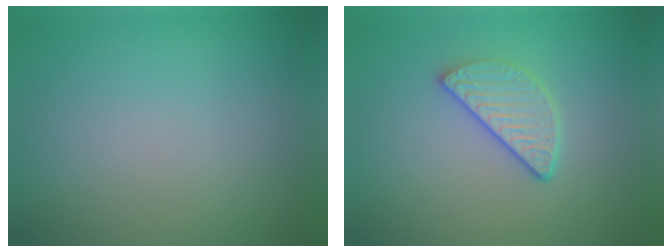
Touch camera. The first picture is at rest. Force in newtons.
{"total": 3.2, "press": 2.6, "slide": 1.8}